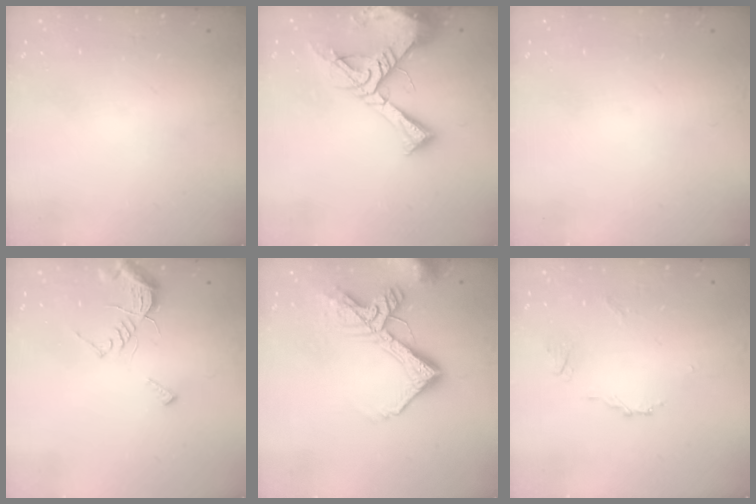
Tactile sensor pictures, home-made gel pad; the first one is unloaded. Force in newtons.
{"total": 13.9, "press": 13.9, "slide": 1.3}
{"total": 0.0}
{"total": 8.3, "press": 8.3, "slide": 0.2}
{"total": 15.5, "press": 15.4, "slide": 1.8}
{"total": 4.4, "press": 4.4, "slide": 0.7}